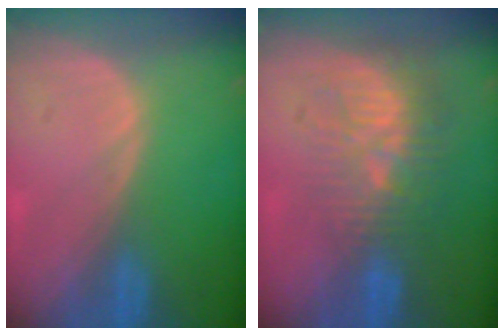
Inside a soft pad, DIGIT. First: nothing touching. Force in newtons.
{"total": 10.1, "press": 8.8, "slide": 5.1}